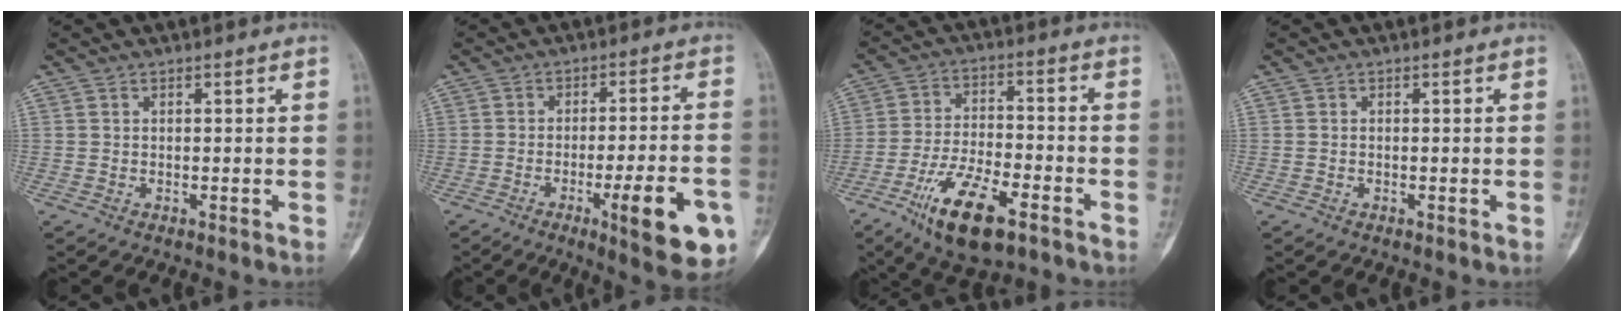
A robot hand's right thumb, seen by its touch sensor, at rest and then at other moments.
{"total": 14.3, "force": [-5.7, 2.8, 12.9], "torque": [-0.170, 0.011, -0.073]}
{"total": 14.1, "force": [-7.8, 5.3, 10.5], "torque": [-0.188, 0.030, -0.133]}
{"total": 0.0}